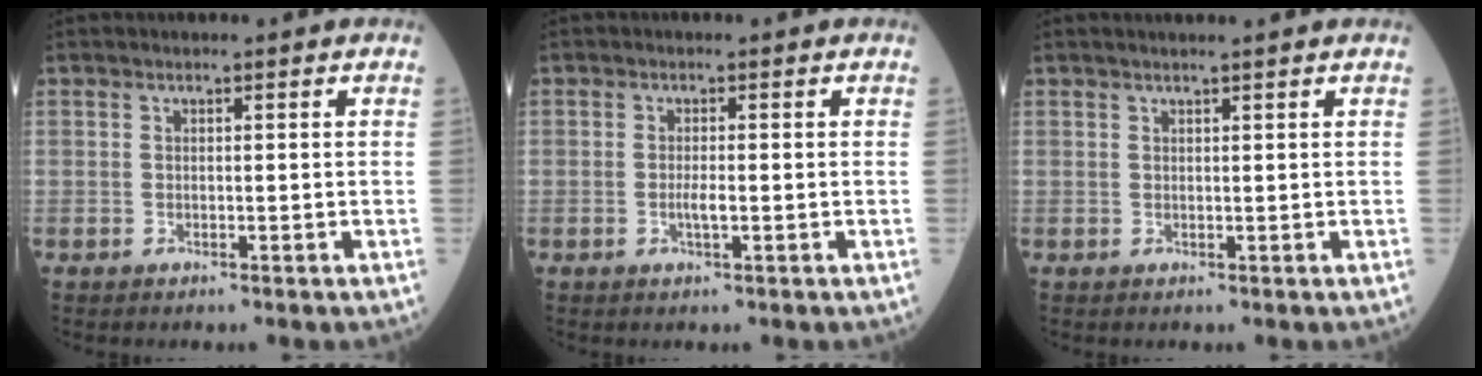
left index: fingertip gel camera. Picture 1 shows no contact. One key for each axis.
{"total": 1.6, "fx": -0.4, "fy": 0.2, "fz": 1.5, "tx": -0.032, "ty": -0.003, "tz": -0.007}
{"total": 2.9, "fx": 2.5, "fy": -0.5, "fz": 1.4, "tx": -0.015, "ty": 0.015, "tz": 0.035}